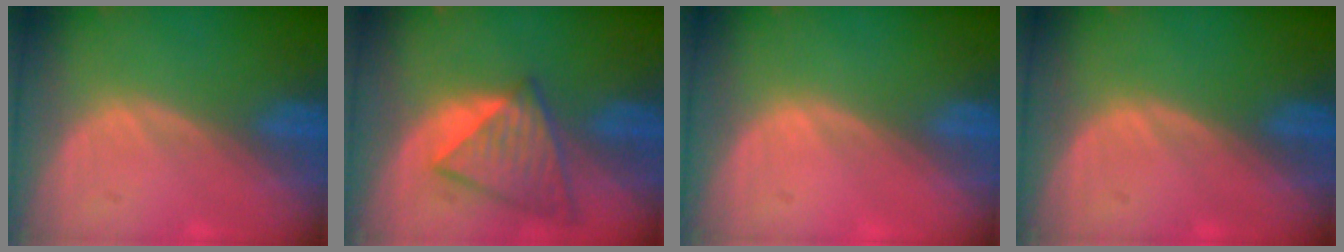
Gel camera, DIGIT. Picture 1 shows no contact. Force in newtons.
{"total": 7.7, "press": 7.1, "slide": 3.0}
{"total": 0.0}
{"total": 0.0}